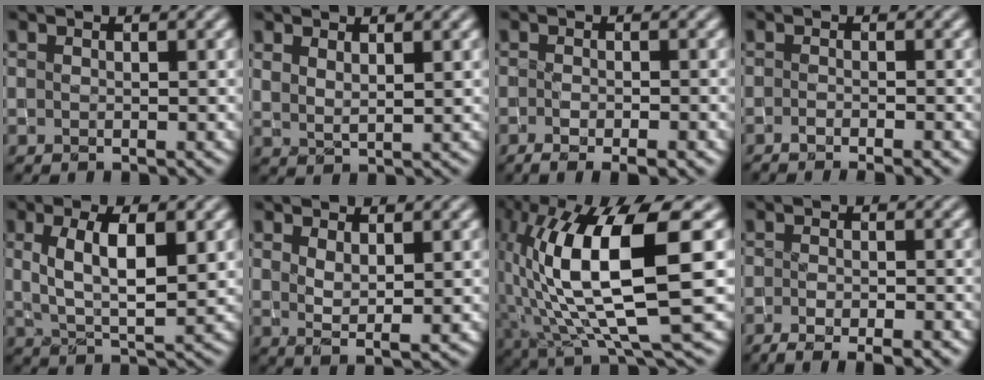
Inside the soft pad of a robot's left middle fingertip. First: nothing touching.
{"total": 1.7, "force": [1.4, 0.5, 0.8], "torque": [-0.018, -0.002, 0.031]}
{"total": 3.7, "force": [-2.1, 1.0, 2.8], "torque": [-0.042, -0.003, -0.027]}
{"total": 3.0, "force": [-2.0, 0.7, 2.2], "torque": [-0.031, 0.001, -0.033]}
{"total": 6.0, "force": [1.4, 2.3, 5.3], "torque": [-0.098, 0.004, 0.030]}
{"total": 2.4, "force": [1.1, 0.7, 2.0], "torque": [-0.038, -0.008, 0.027]}
{"total": 12.9, "force": [1.5, 3.7, 12.3], "torque": [-0.228, 0.004, 0.034]}
{"total": 4.7, "force": [-2.9, 1.3, 3.5], "torque": [-0.045, -0.003, -0.038]}